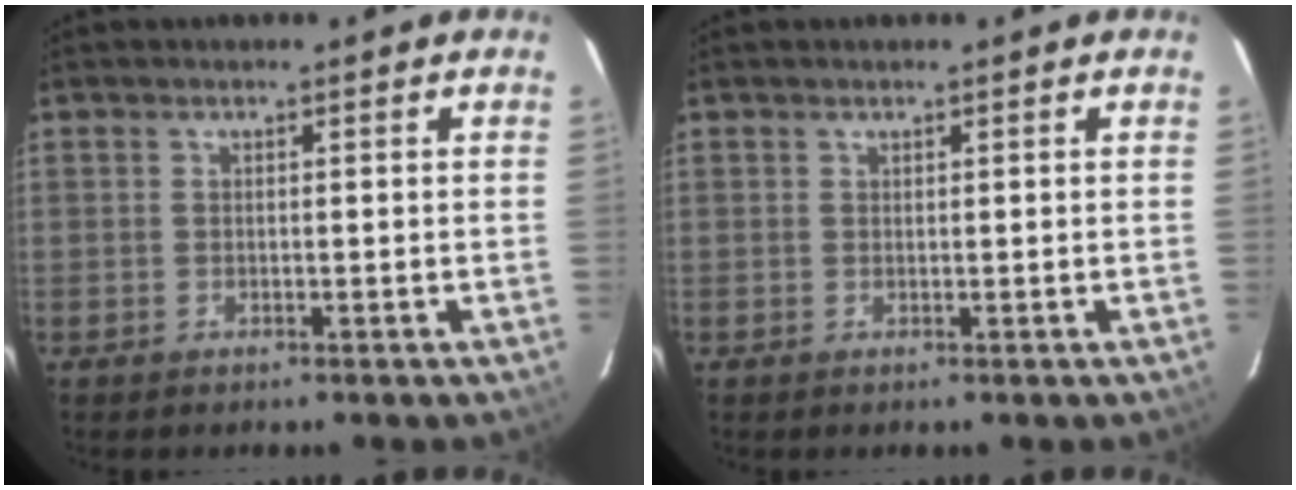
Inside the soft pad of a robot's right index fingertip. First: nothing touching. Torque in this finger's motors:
{"motor_torque": [0.16, 0.11, 0.02, 0.01]}